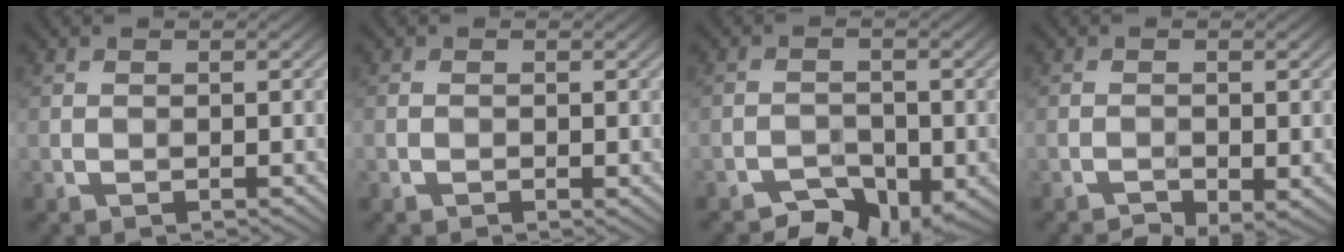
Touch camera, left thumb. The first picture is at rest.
{"total": 0.8, "force": [-0.2, 0.4, 0.7], "torque": [-0.010, 0.000, -0.004]}
{"total": 4.1, "force": [-3.3, 1.7, 1.8], "torque": [-0.014, 0.004, -0.051]}
{"total": 3.3, "force": [-2.2, 0.8, 2.4], "torque": [-0.035, -0.001, -0.030]}